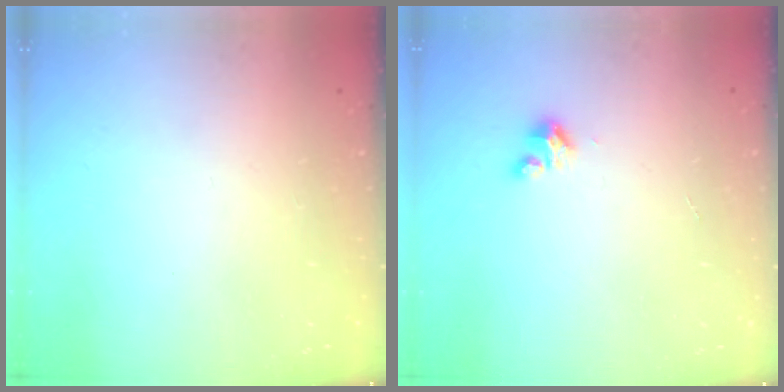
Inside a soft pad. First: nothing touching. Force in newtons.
{"total": 3.1, "press": 3.1, "slide": 0.3}